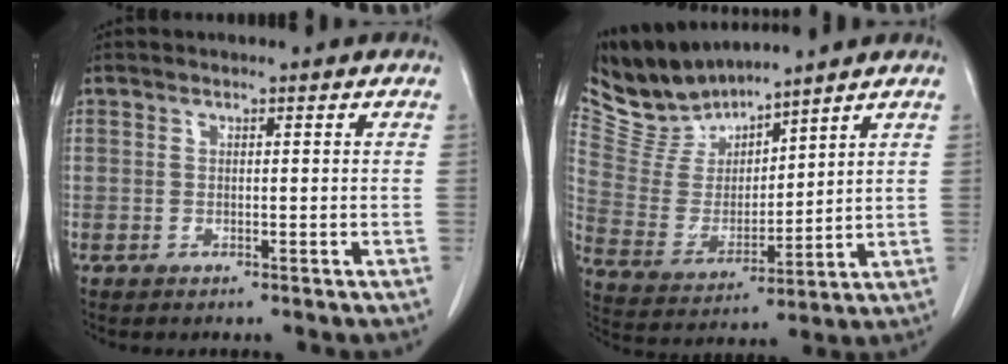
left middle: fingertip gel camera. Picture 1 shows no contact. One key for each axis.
{"total": 9.7, "fx": 9.5, "fy": 1.5, "fz": 1.3, "tx": -0.049, "ty": 0.004, "tz": 0.210}